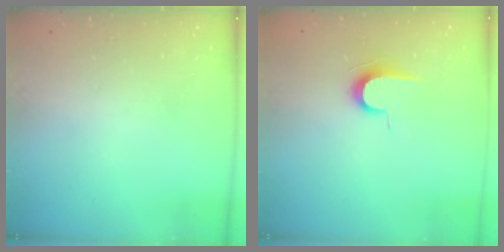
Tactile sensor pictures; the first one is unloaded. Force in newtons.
{"total": 7.2, "press": 7.1, "slide": 0.7}